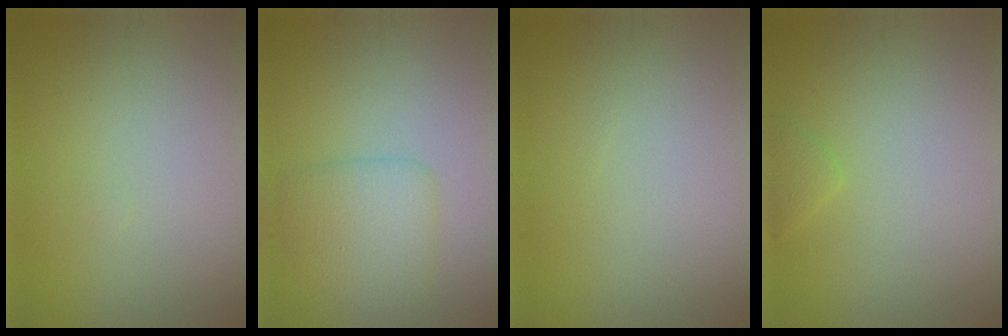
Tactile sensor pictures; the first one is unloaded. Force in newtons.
{"total": 3.4, "press": 3.4, "slide": 0.1}
{"total": 0.0}
{"total": 1.0, "press": 1.0, "slide": 0.1}